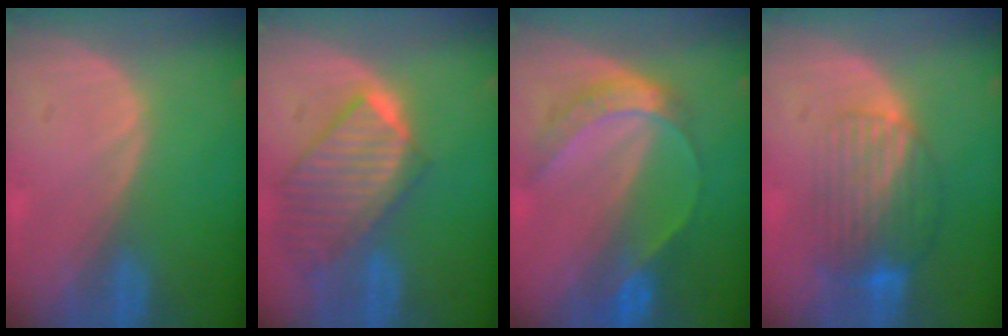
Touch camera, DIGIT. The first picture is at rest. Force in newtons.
{"total": 9.8, "press": 8.6, "slide": 4.8}
{"total": 7.0, "press": 5.8, "slide": 3.9}
{"total": 8.4, "press": 7.2, "slide": 4.4}